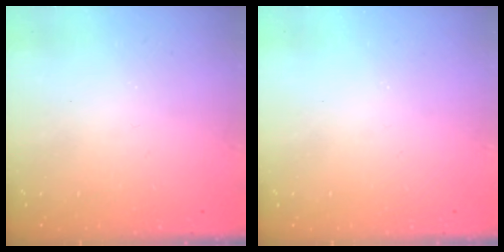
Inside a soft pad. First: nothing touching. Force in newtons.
{"total": 0.0}